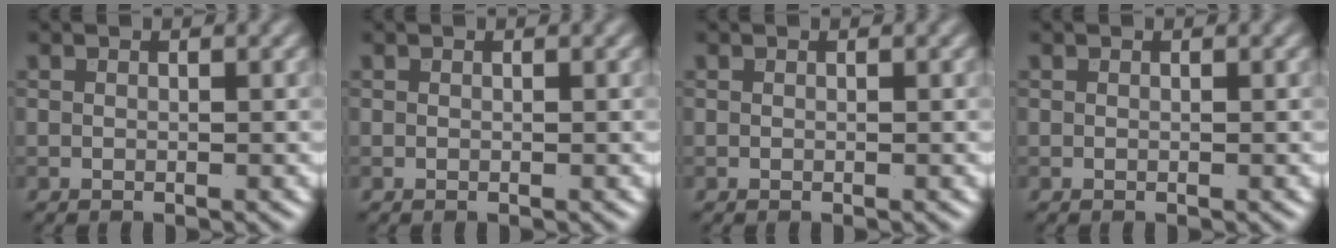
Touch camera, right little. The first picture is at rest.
{"total": 0.0}
{"total": 0.0}
{"total": 0.0}